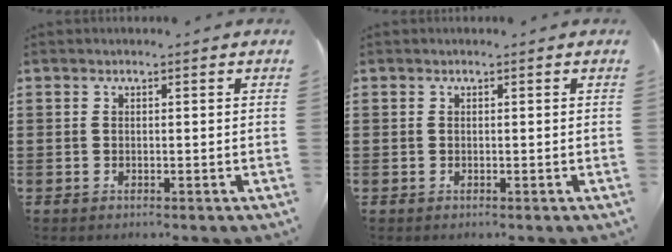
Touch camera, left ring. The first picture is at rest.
{"total": 0.0}